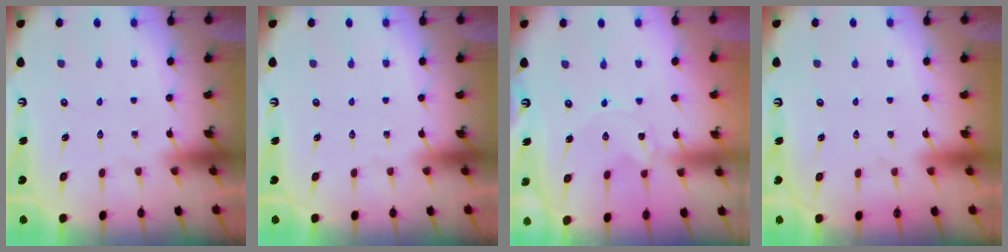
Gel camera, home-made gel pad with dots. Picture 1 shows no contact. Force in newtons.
{"total": 0.0}
{"total": 0.0}
{"total": 1.6, "press": 1.6, "slide": 0.1}